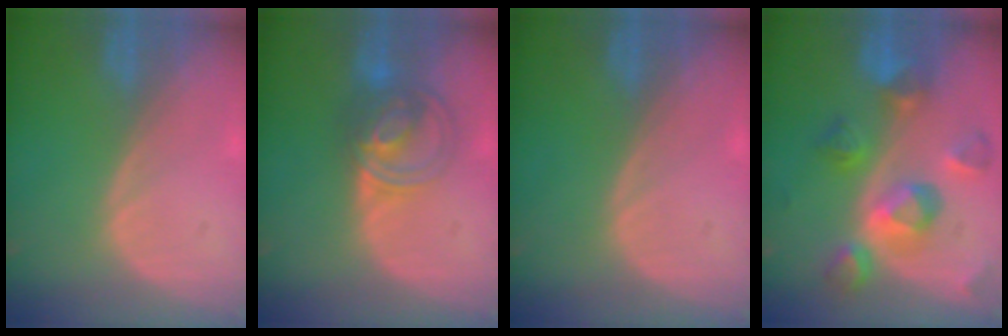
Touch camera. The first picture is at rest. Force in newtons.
{"total": 7.0, "press": 6.5, "slide": 2.6}
{"total": 0.0}
{"total": 10.3, "press": 9.2, "slide": 4.7}